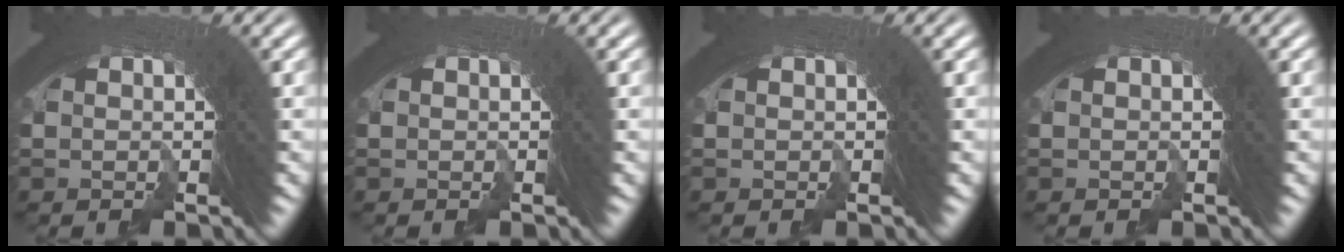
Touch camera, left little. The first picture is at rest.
{"total": 0.0}
{"total": 0.0}
{"total": 0.0}